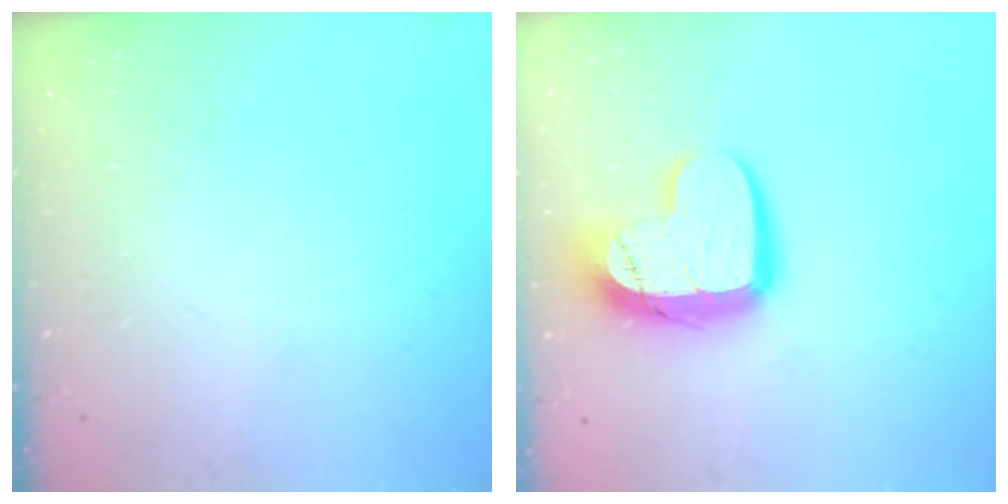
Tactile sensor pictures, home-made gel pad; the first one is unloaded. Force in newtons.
{"total": 12.7, "press": 12.7, "slide": 1.0}